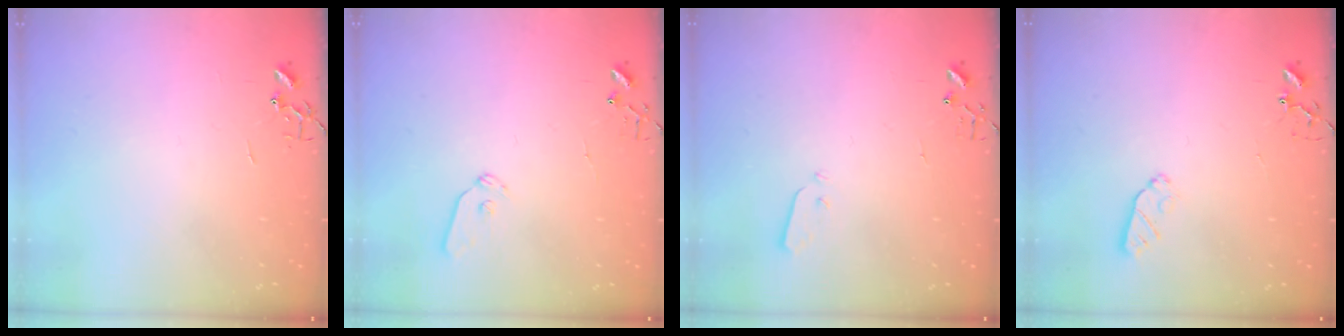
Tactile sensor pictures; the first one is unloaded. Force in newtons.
{"total": 6.0, "press": 5.9, "slide": 0.8}
{"total": 3.0, "press": 2.9, "slide": 0.3}
{"total": 5.5, "press": 5.4, "slide": 1.1}